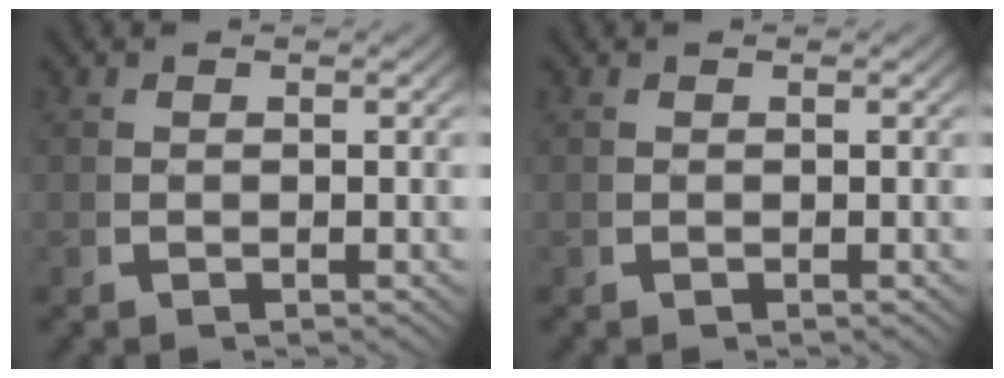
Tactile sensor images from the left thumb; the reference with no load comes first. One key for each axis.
{"total": 0.0}